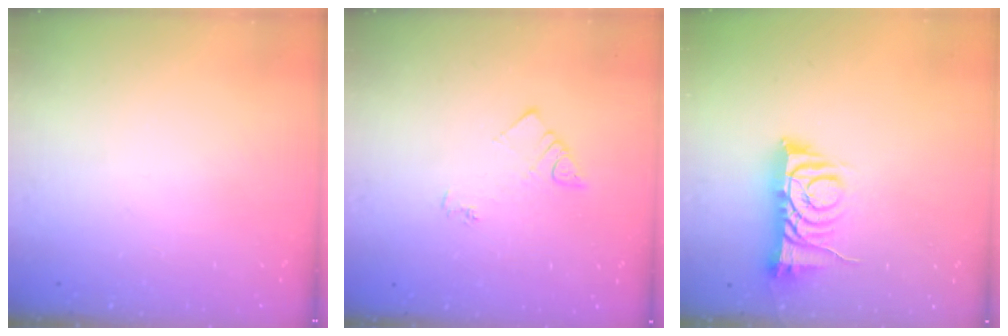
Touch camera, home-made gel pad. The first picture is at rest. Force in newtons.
{"total": 4.2, "press": 4.2, "slide": 0.5}
{"total": 9.4, "press": 9.4, "slide": 0.5}